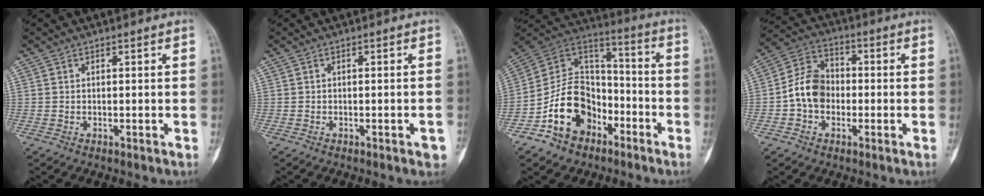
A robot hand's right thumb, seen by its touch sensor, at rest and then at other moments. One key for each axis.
{"total": 2.2, "fx": -1.0, "fy": 0.7, "fz": 1.8, "tx": -0.019, "ty": 0.006, "tz": -0.011}
{"total": 16.8, "fx": -7.8, "fy": 12.2, "fz": 8.6, "tx": -0.114, "ty": 0.086, "tz": -0.140}
{"total": 9.2, "fx": -1.4, "fy": 7.2, "fz": 5.6, "tx": -0.086, "ty": 0.033, "tz": -0.039}